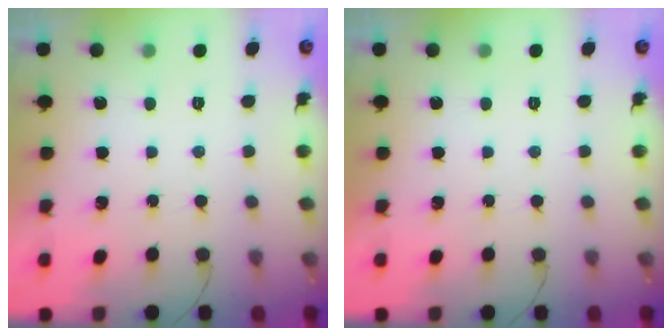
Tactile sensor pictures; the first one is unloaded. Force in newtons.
{"total": 0.0}